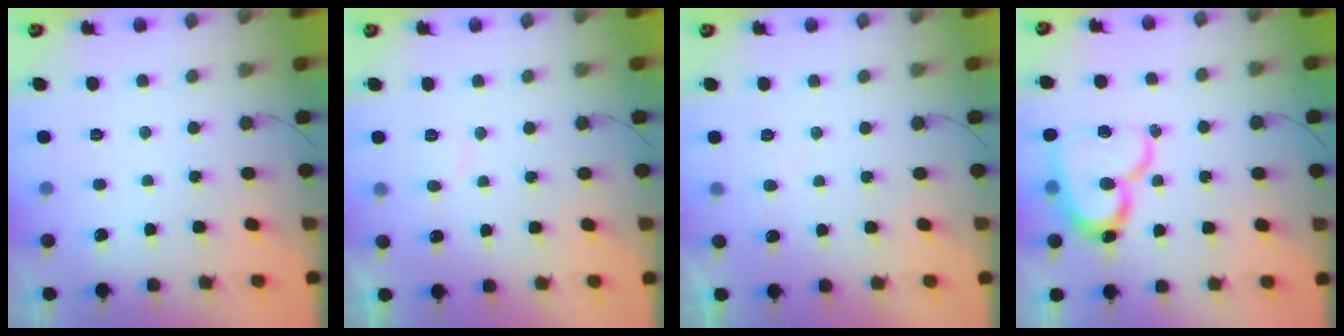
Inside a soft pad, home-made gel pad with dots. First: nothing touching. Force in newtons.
{"total": 4.9, "press": 4.9, "slide": 0.5}
{"total": 3.3, "press": 3.3, "slide": 0.3}
{"total": 15.2, "press": 15.2, "slide": 0.7}